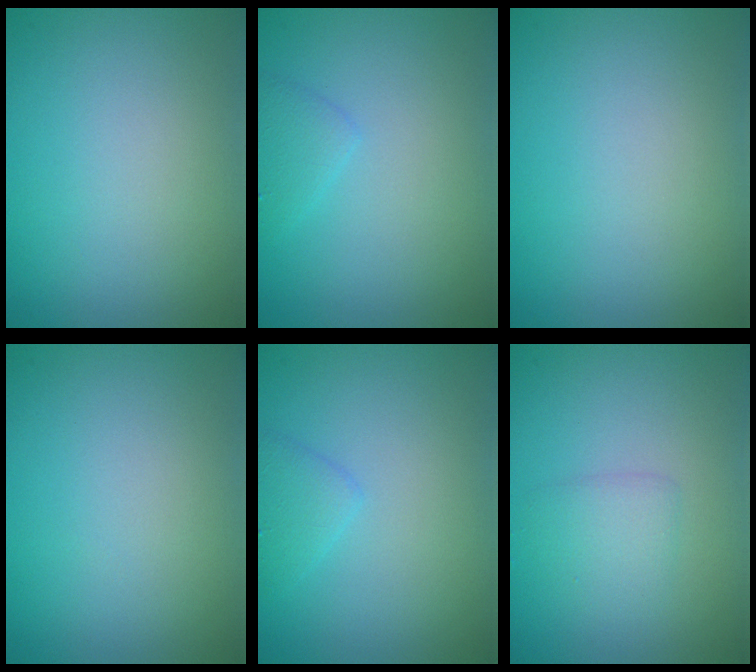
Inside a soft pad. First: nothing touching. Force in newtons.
{"total": 1.3, "press": 1.3, "slide": 0.1}
{"total": 0.0}
{"total": 0.0}
{"total": 1.5, "press": 1.5, "slide": 0.1}
{"total": 1.7, "press": 1.7, "slide": 0.0}